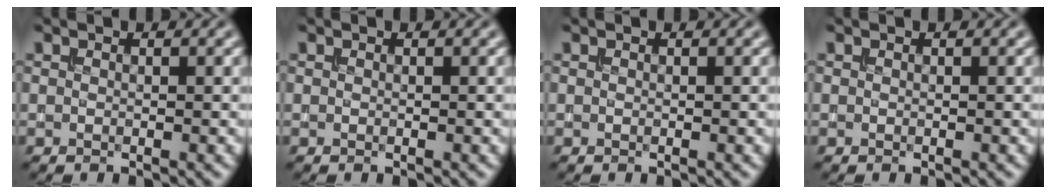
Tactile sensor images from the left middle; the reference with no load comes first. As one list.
[{"total": 0.0}, {"total": 0.0}, {"total": 0.0}]